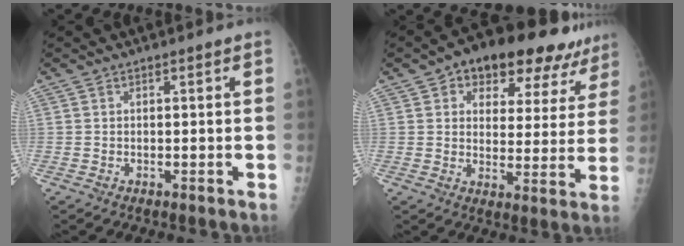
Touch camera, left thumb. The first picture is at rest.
{"total": 17.7, "force": [11.3, 9.9, 9.3], "torque": [-0.073, -0.019, 0.143]}